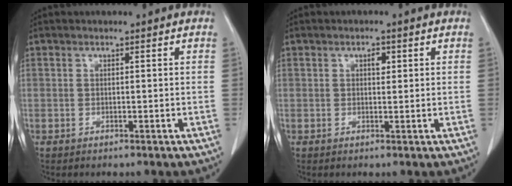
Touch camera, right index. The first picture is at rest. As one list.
[{"total": 1.5, "force": [0.5, 0.8, 1.1], "torque": [-0.017, 0.001, 0.007]}]